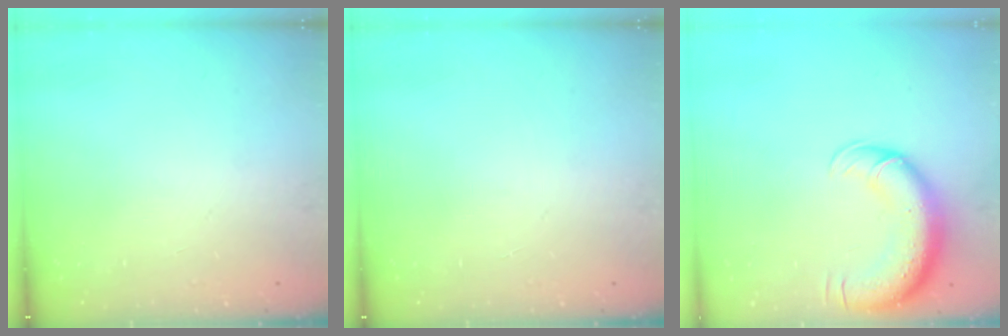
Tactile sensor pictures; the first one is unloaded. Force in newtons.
{"total": 0.0}
{"total": 13.9, "press": 13.5, "slide": 3.3}